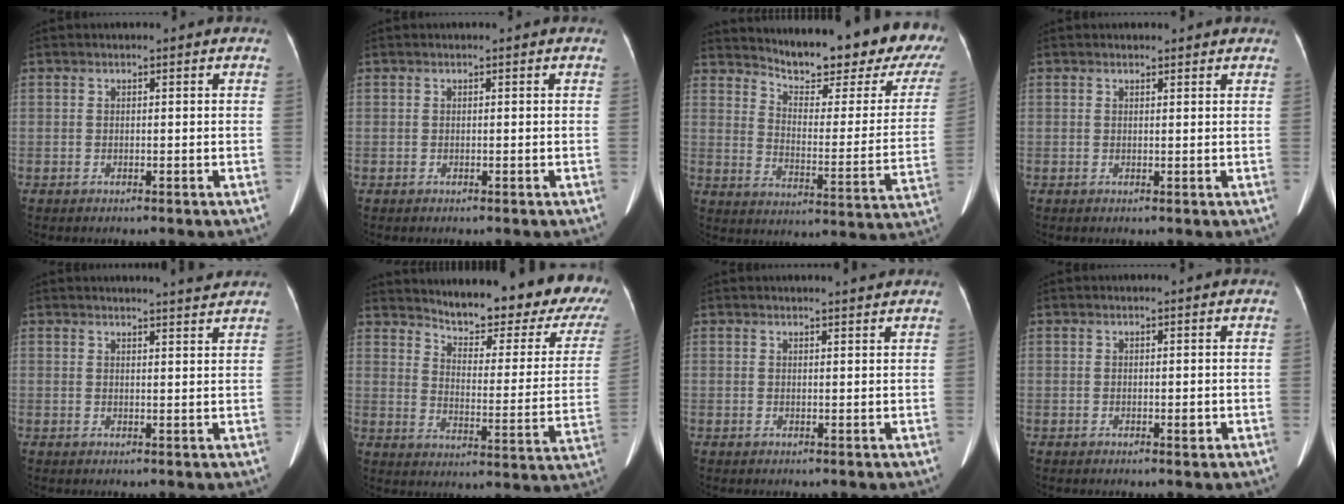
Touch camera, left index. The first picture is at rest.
{"total": 0.0}
{"total": 23.7, "force": [20.5, 4.1, 11.0], "torque": [-0.156, -0.069, 0.254]}
{"total": 1.9, "force": [1.8, 0.6, 0.4], "torque": [-0.008, 0.009, 0.018]}
{"total": 4.0, "force": [3.9, -0.3, 0.8], "torque": [-0.016, -0.002, 0.043]}
{"total": 21.8, "force": [19.2, 4.4, 9.2], "torque": [-0.118, -0.062, 0.231]}
{"total": 2.1, "force": [2.1, 0.0, 0.4], "torque": [-0.007, 0.003, 0.026]}
{"total": 0.7, "force": [-0.2, 0.3, 0.6], "torque": [-0.010, -0.001, -0.001]}